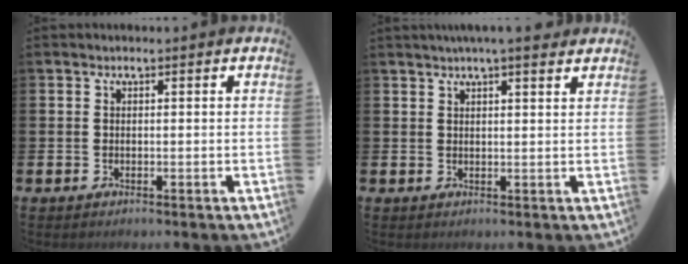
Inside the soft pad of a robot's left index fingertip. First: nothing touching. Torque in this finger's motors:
{"motor_torque": [0.19, -0.93, 0.85, 0.21]}